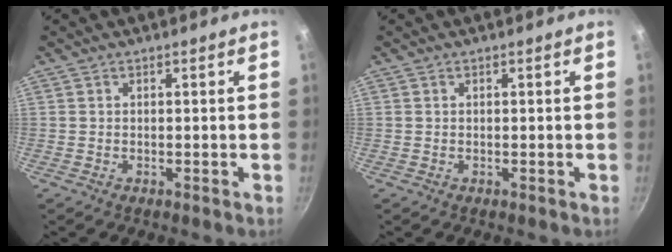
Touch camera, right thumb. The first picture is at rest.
{"total": 0.0}